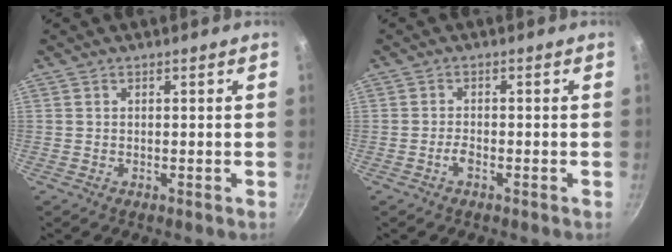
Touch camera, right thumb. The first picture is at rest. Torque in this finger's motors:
{"motor_torque": [-0.44, -0.17, 0.41, -0.33, -0.01]}